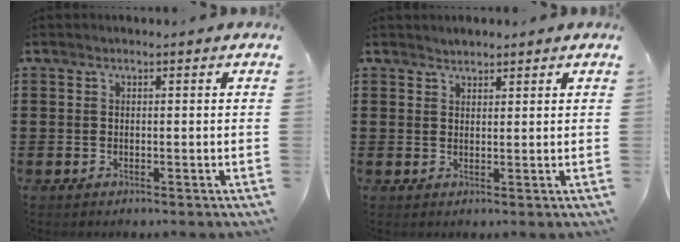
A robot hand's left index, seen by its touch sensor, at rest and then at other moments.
{"total": 1.3, "force": [1.3, 0.2, -0.2], "torque": [0.002, 0.003, 0.026]}